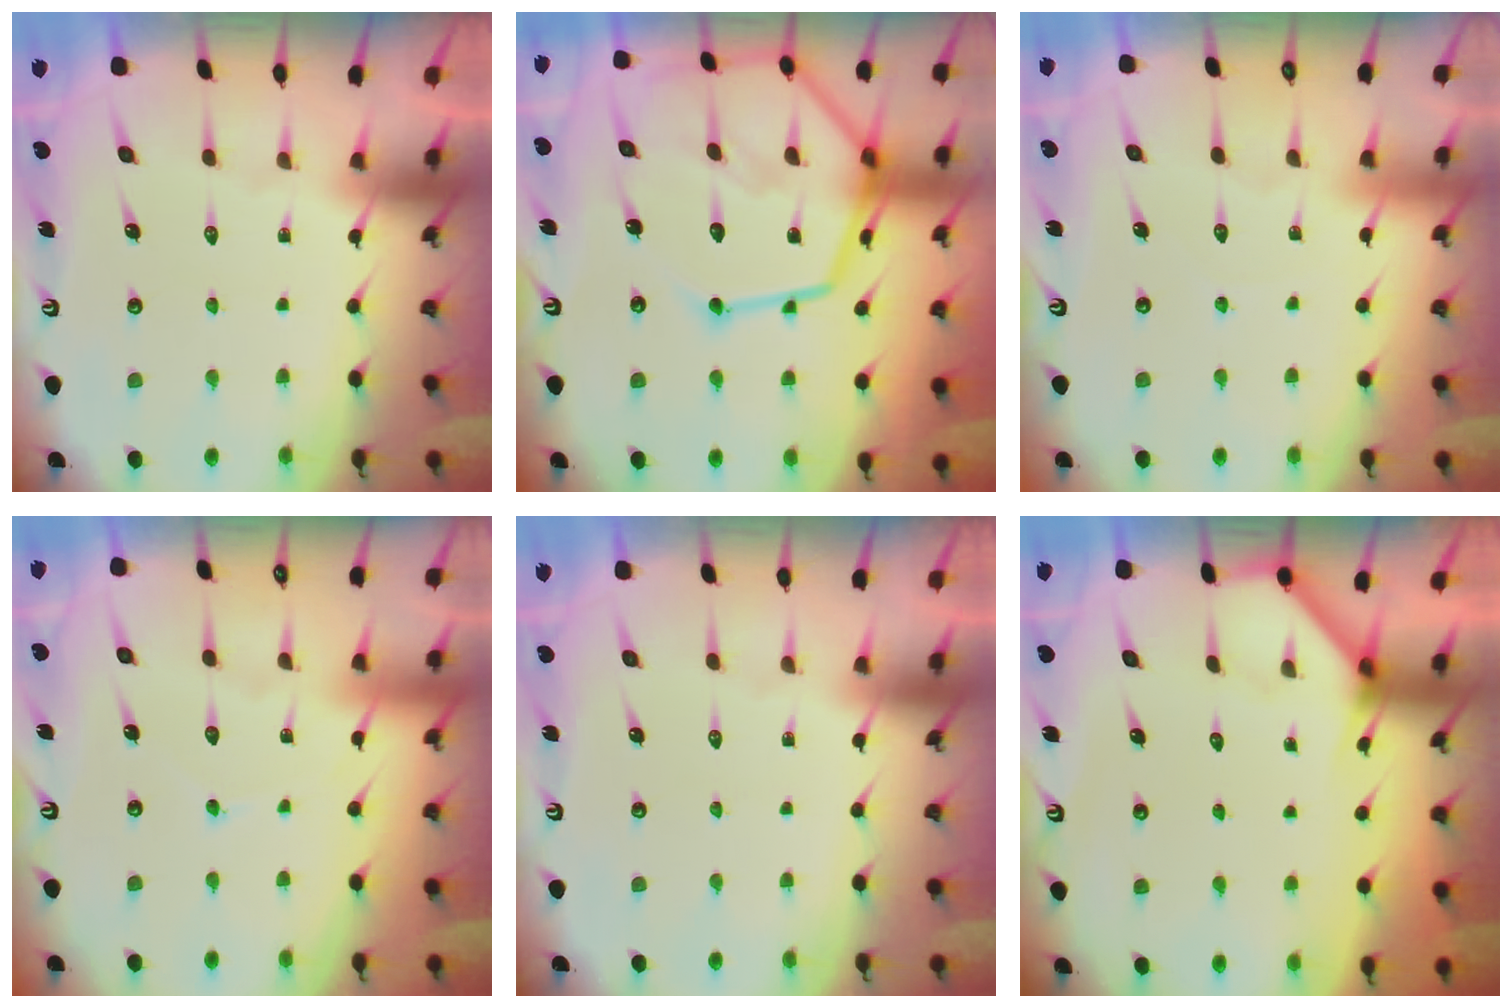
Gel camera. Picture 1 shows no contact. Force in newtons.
{"total": 21.6, "press": 21.5, "slide": 1.8}
{"total": 3.9, "press": 3.8, "slide": 0.4}
{"total": 5.3, "press": 5.3, "slide": 0.1}
{"total": 0.0}
{"total": 3.3, "press": 3.3, "slide": 0.2}